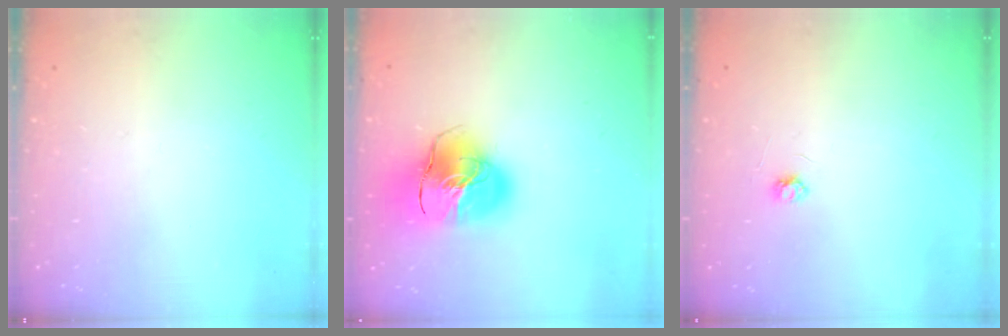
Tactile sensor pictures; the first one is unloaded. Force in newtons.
{"total": 18.1, "press": 17.9, "slide": 2.6}
{"total": 2.6, "press": 2.6, "slide": 0.3}